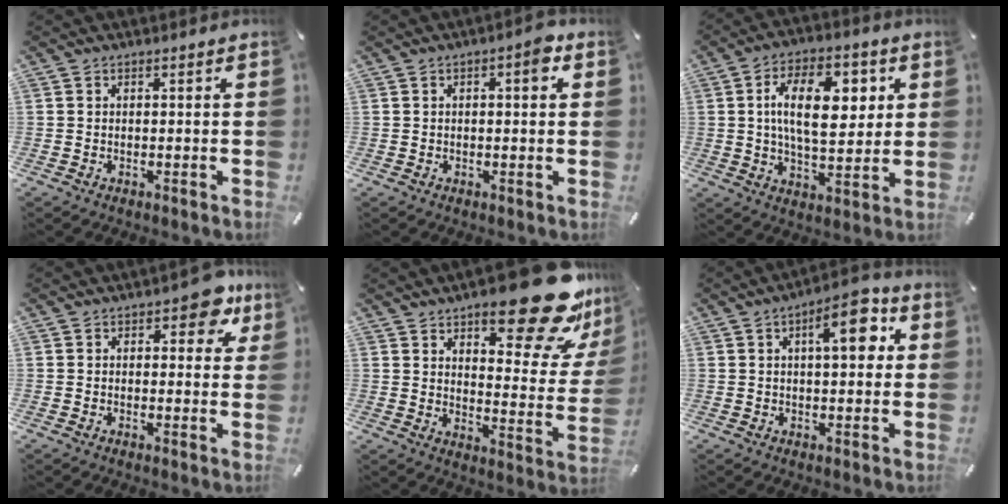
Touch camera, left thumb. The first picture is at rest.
{"total": 4.1, "force": [1.1, 1.6, 3.6], "torque": [-0.042, -0.001, 0.008]}
{"total": 15.6, "force": [3.6, 8.4, 12.7], "torque": [-0.205, 0.006, 0.057]}
{"total": 7.9, "force": [4.3, 4.1, 5.2], "torque": [-0.049, -0.019, 0.066]}
{"total": 23.9, "force": [16.0, 8.2, 15.7], "torque": [-0.205, -0.116, 0.261]}
{"total": 10.4, "force": [3.2, 4.3, 8.9], "torque": [-0.116, -0.008, 0.043]}